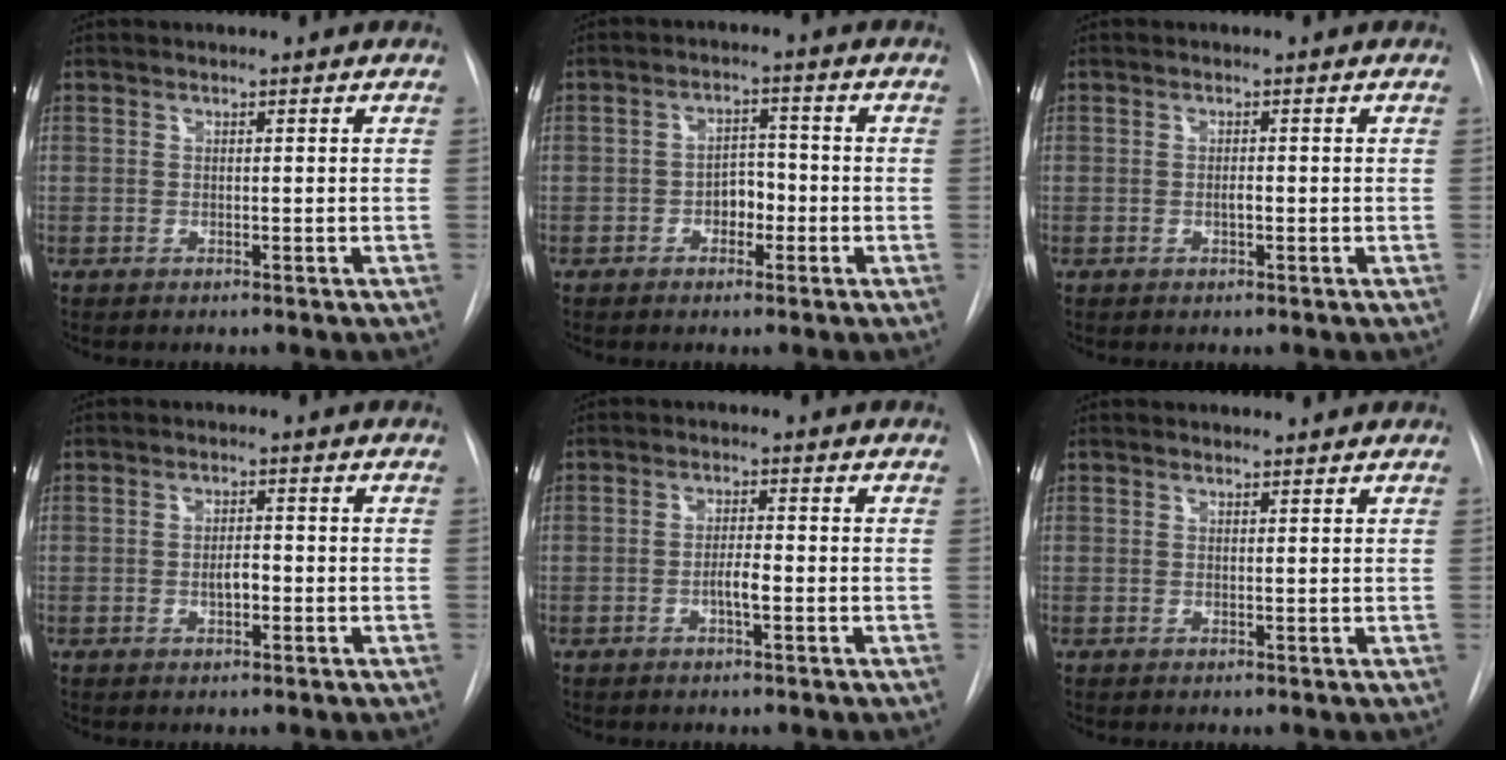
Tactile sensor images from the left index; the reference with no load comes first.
{"total": 3.6, "force": [-1.9, 2.1, 2.1], "torque": [-0.025, 0.004, -0.034]}
{"total": 1.1, "force": [-0.9, 0.2, 0.6], "torque": [-0.012, -0.005, -0.015]}
{"total": 2.4, "force": [-1.3, 0.9, 1.8], "torque": [-0.029, -0.003, -0.019]}
{"total": 2.7, "force": [-1.5, 0.3, 2.2], "torque": [-0.038, -0.004, -0.026]}
{"total": 1.1, "force": [1.0, 0.3, 0.1], "torque": [-0.008, 0.004, 0.013]}